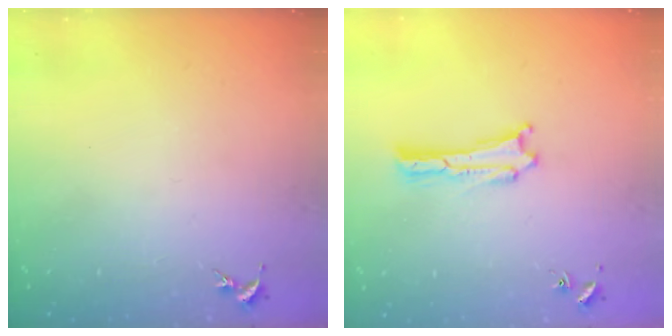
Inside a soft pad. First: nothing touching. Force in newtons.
{"total": 0.0}